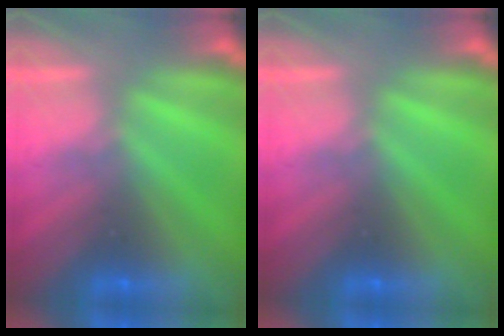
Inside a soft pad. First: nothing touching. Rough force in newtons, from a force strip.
{"total": 0.0}